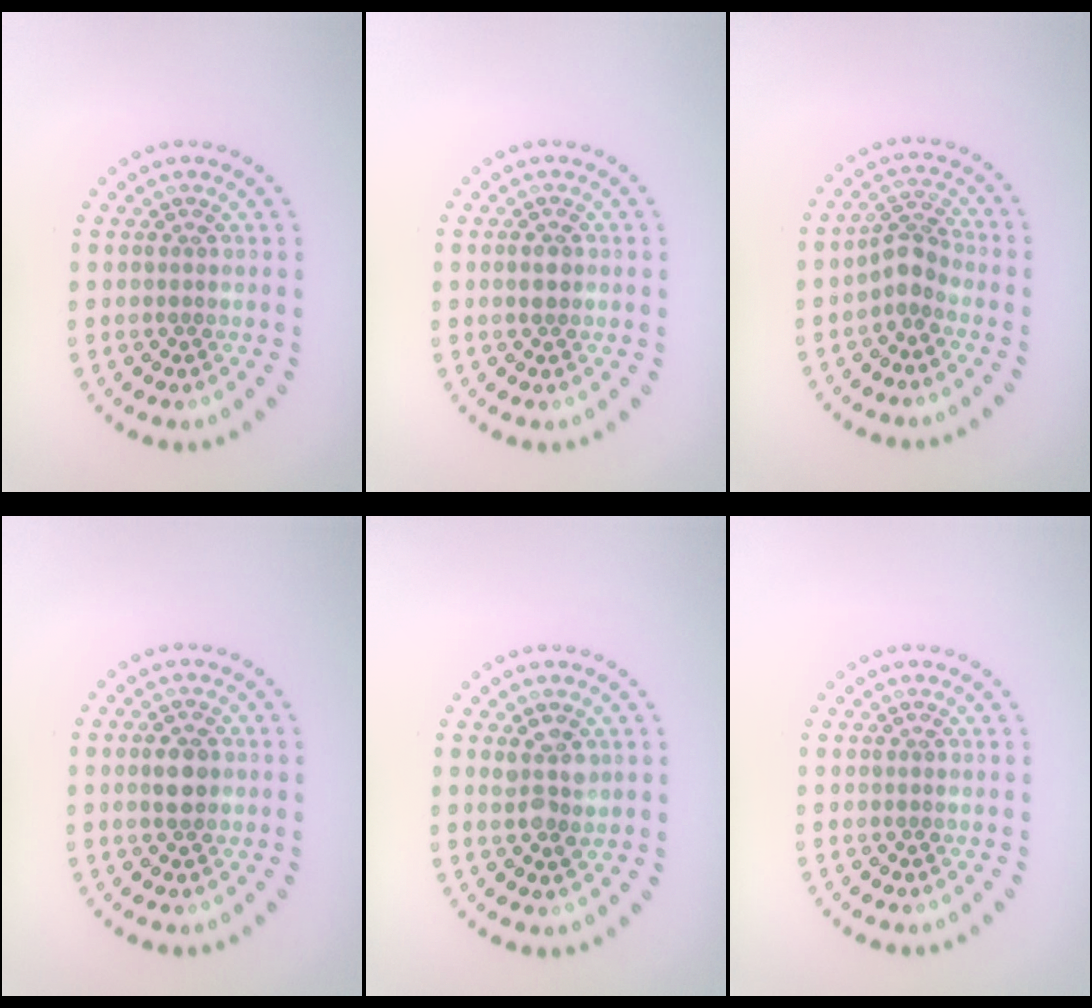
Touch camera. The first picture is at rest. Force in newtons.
{"total": 1.5, "press": 1.5, "slide": 0.1}
{"total": 2.5, "press": 1.8, "slide": 1.7}
{"total": 2.9, "press": 2.9, "slide": 0.1}
{"total": 2.2, "press": 2.1, "slide": 0.6}
{"total": 0.0}